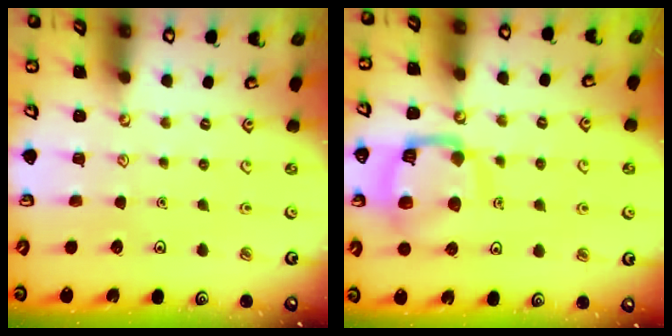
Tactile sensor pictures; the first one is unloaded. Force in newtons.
{"total": 13.7, "press": 13.7, "slide": 1.4}